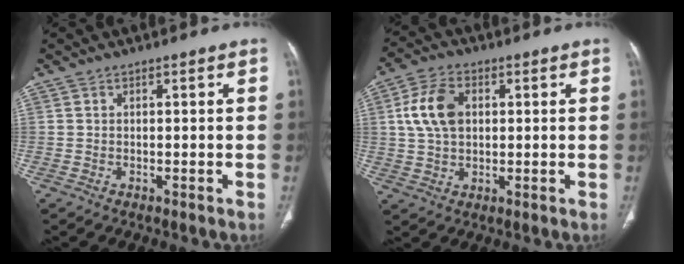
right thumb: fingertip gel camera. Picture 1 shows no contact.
{"total": 9.4, "force": [1.8, 6.2, 6.8], "torque": [-0.127, 0.009, 0.034]}